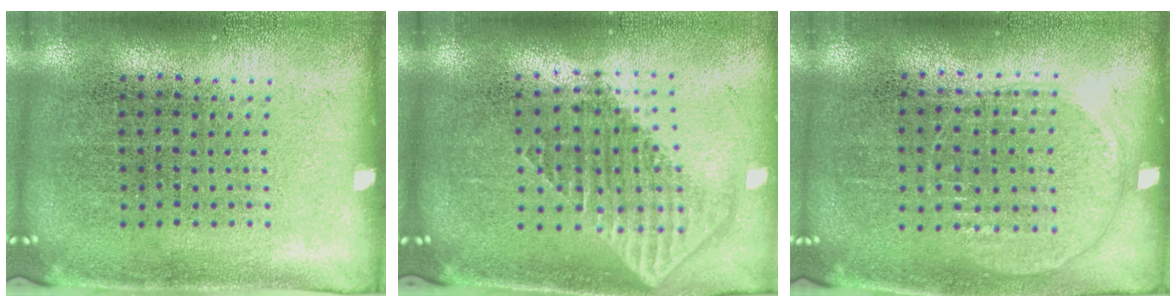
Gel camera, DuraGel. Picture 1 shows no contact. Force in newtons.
{"total": 1.8, "press": 1.5, "slide": 1.1}
{"total": 0.9, "press": 0.8, "slide": 0.4}